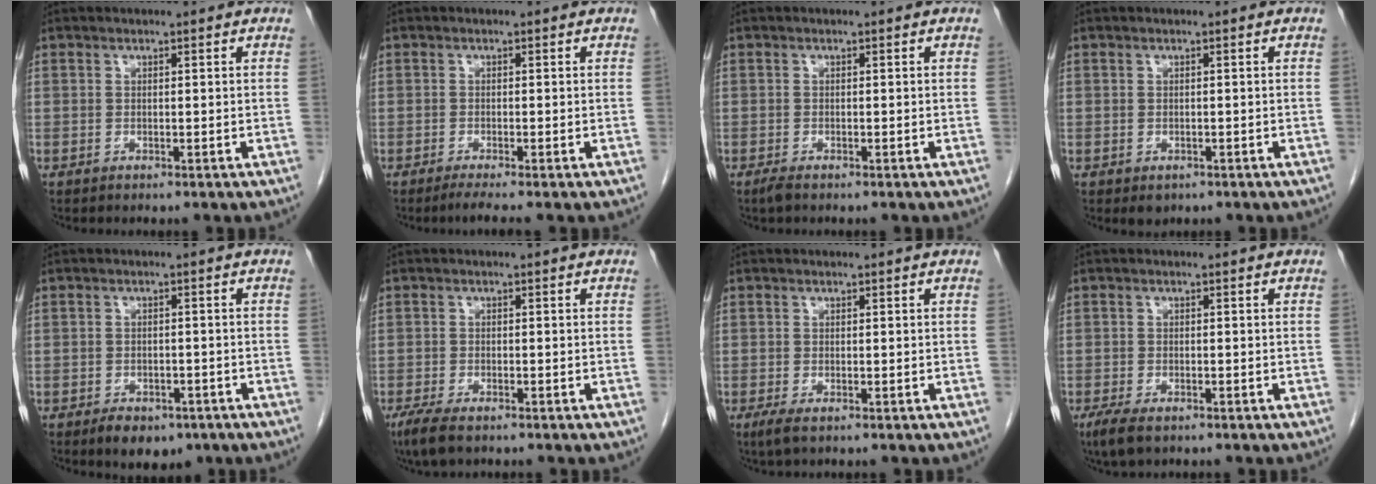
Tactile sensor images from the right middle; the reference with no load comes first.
{"total": 2.4, "force": [-1.8, -0.6, 1.4], "torque": [-0.032, -0.009, -0.035]}
{"total": 1.1, "force": [-0.8, 0.1, 0.7], "torque": [-0.022, -0.004, -0.016]}
{"total": 1.4, "force": [-0.8, 0.9, 0.7], "torque": [-0.011, -0.002, -0.001]}
{"total": 5.9, "force": [-4.0, 3.2, 2.9], "torque": [-0.041, -0.002, -0.052]}
{"total": 4.6, "force": [-3.2, 1.3, 3.0], "torque": [-0.065, -0.012, -0.051]}
{"total": 1.7, "force": [-0.9, 0.4, 1.4], "torque": [-0.032, -0.006, -0.016]}
{"total": 3.8, "force": [-2.5, 1.3, 2.6], "torque": [-0.059, -0.010, -0.038]}